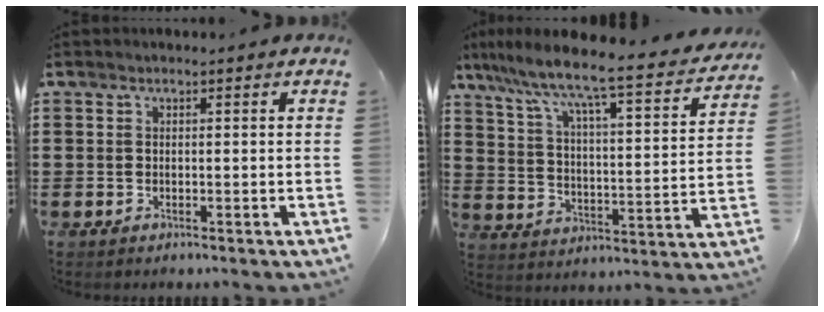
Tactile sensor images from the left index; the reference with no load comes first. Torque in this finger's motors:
{"motor_torque": [2.14, 0.00, 0.45, 0.21]}